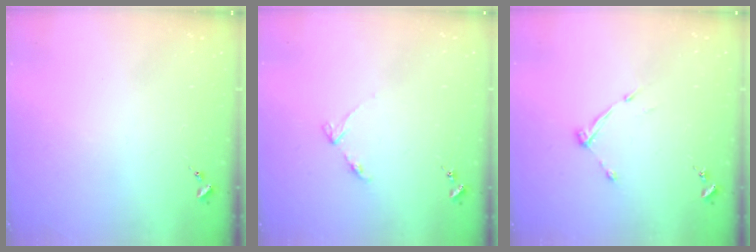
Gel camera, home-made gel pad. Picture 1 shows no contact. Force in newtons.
{"total": 4.0, "press": 4.0, "slide": 0.6}
{"total": 5.1, "press": 5.1, "slide": 0.6}